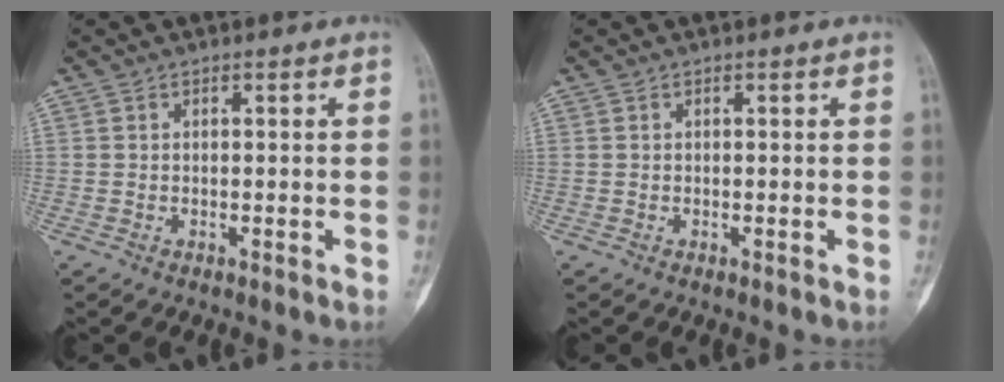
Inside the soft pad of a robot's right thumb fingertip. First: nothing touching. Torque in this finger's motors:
{"motor_torque": [0.14, 0.09, 0.06, -0.06, 0.03]}